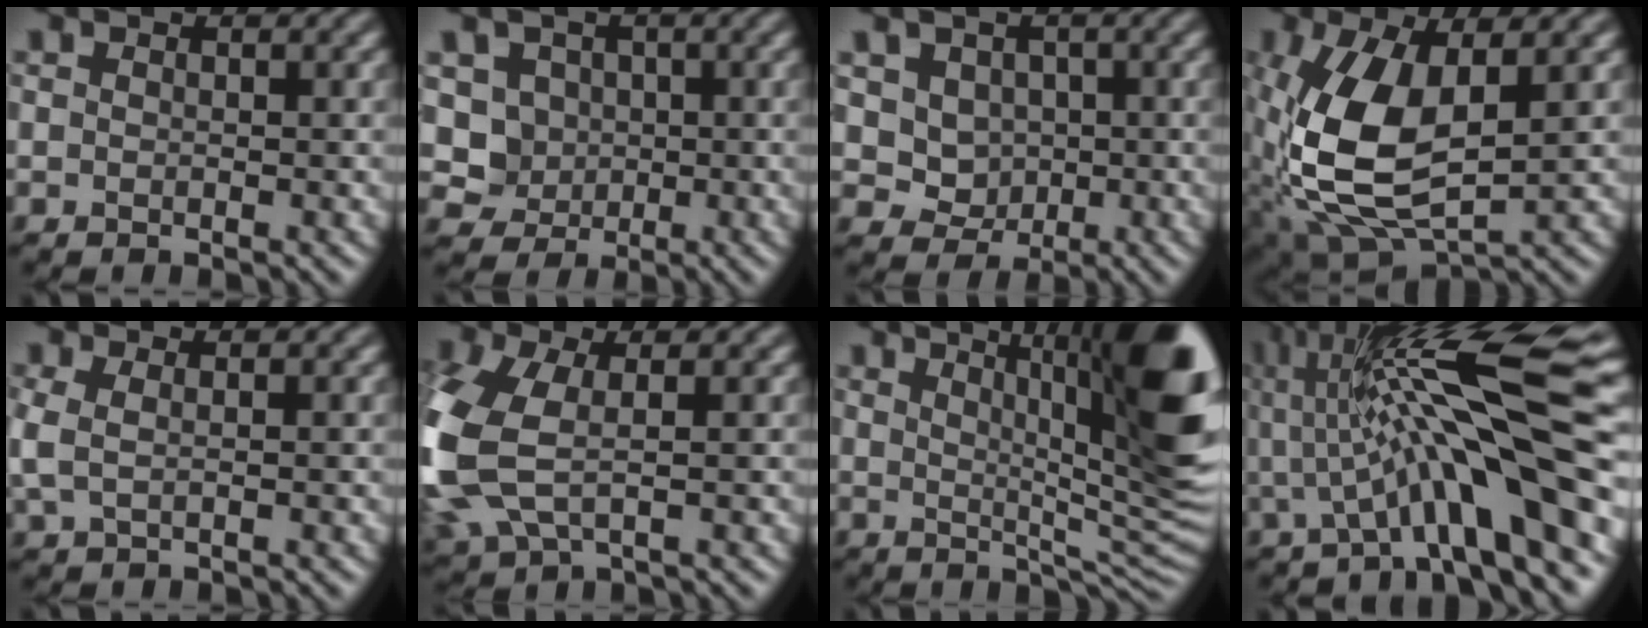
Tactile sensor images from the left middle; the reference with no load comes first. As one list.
[{"total": 3.8, "force": [0.4, 3.5, 1.5], "torque": [-0.021, 0.004, -0.003]}, {"total": 5.1, "force": [1.2, 4.2, 2.6], "torque": [-0.041, 0.012, 0.015]}, {"total": 10.2, "force": [0.3, 4.9, 8.9], "torque": [-0.207, -0.002, 0.012]}, {"total": 2.0, "force": [0.1, 1.0, 1.8], "torque": [-0.054, 0.002, 0.001]}, {"total": 8.8, "force": [-0.8, 5.1, 7.1], "torque": [-0.214, -0.012, -0.015]}, {"total": 13.1, "force": [3.5, 3.0, 12.2], "torque": [-0.141, 0.007, 0.049]}, {"total": 13.1, "force": [1.2, 2.3, 12.8], "torque": [-0.198, 0.021, 0.016]}]